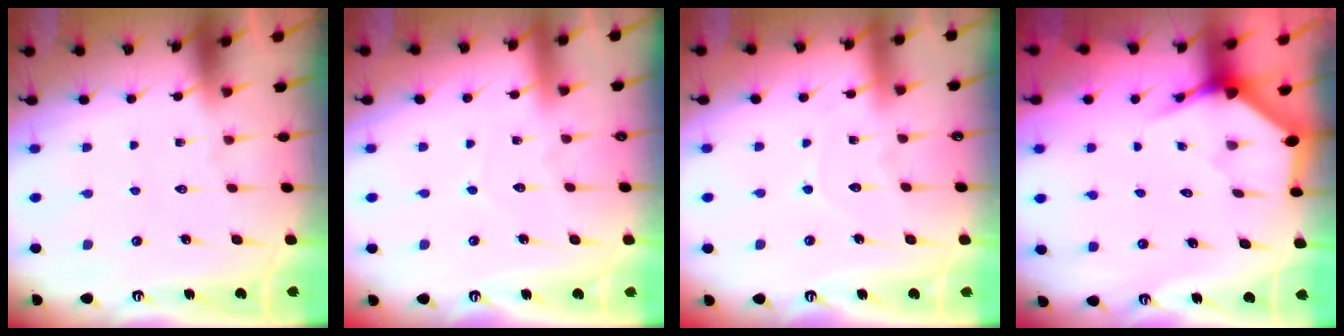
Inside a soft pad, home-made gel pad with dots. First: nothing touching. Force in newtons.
{"total": 4.2, "press": 4.2, "slide": 0.2}
{"total": 5.3, "press": 5.3, "slide": 0.3}
{"total": 3.4, "press": 3.4, "slide": 0.1}